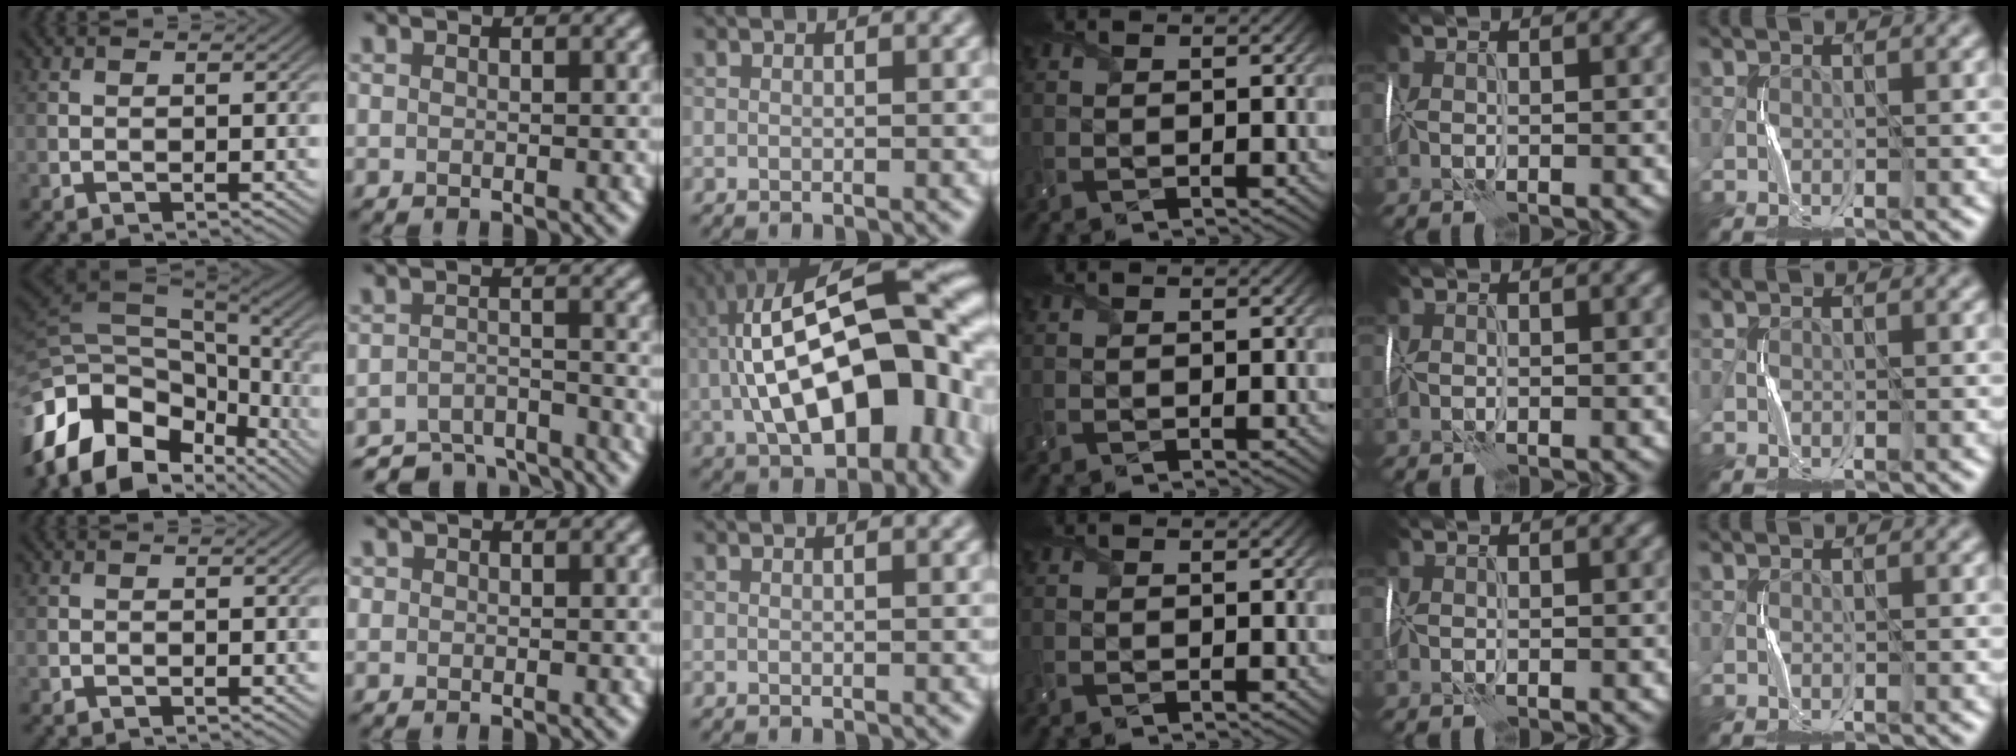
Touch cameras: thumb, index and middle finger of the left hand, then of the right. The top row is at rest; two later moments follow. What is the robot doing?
{"motion": "wrap", "object": "receipt paper"}